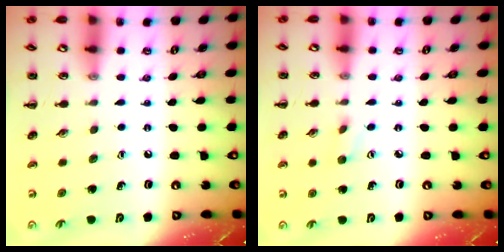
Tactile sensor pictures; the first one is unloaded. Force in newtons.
{"total": 2.3, "press": 2.2, "slide": 0.8}